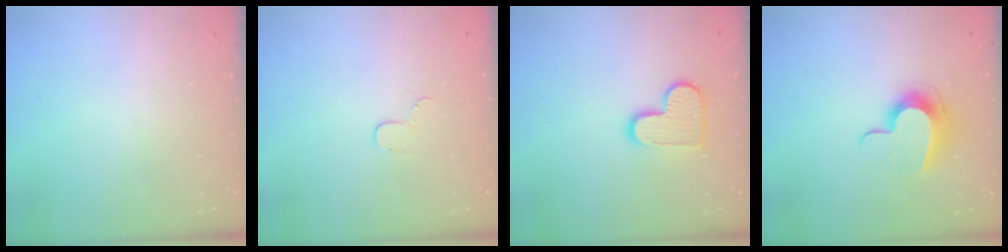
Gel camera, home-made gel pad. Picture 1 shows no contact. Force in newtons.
{"total": 3.5, "press": 3.5, "slide": 0.4}
{"total": 10.5, "press": 10.5, "slide": 0.5}
{"total": 10.5, "press": 10.5, "slide": 0.1}